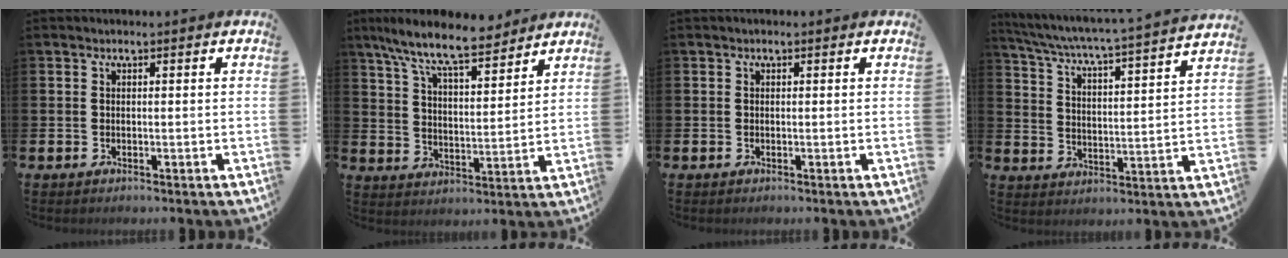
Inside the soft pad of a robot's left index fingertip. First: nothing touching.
{"total": 9.8, "force": [8.7, 1.7, 4.1], "torque": [-0.106, -0.046, 0.152]}
{"total": 0.0}
{"total": 5.4, "force": [5.1, -0.1, 1.9], "torque": [-0.064, -0.047, 0.080]}